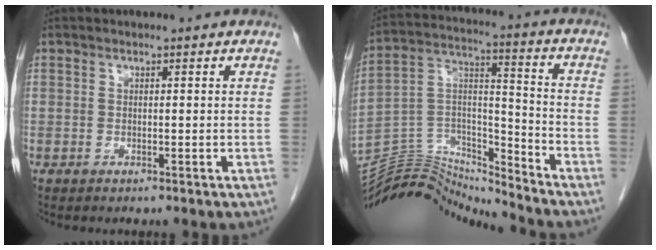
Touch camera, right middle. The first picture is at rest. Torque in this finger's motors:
{"motor_torque": [-0.67, -0.29, -0.35, -0.12]}